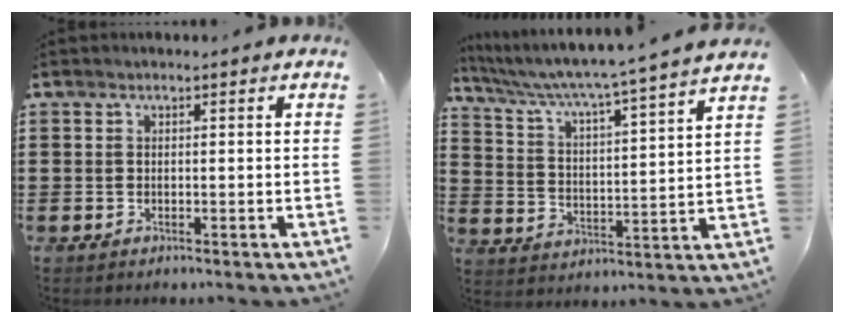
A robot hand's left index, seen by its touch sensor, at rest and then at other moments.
{"total": 4.6, "force": [4.0, -1.0, 2.1], "torque": [-0.063, -0.042, 0.055]}